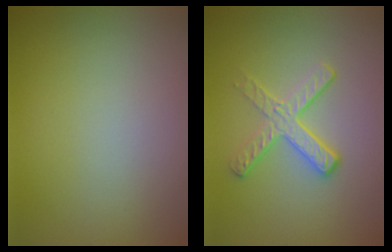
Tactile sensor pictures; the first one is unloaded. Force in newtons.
{"total": 3.2, "press": 2.6, "slide": 1.8}